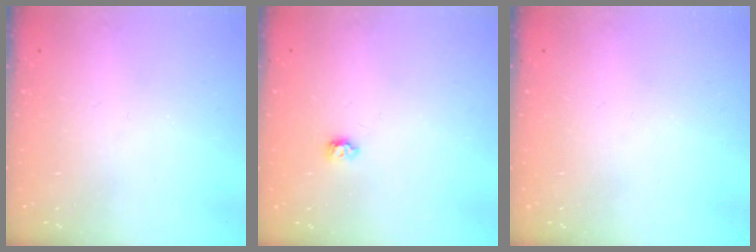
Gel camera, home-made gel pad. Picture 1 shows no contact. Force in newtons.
{"total": 3.9, "press": 3.9, "slide": 0.6}
{"total": 0.0}